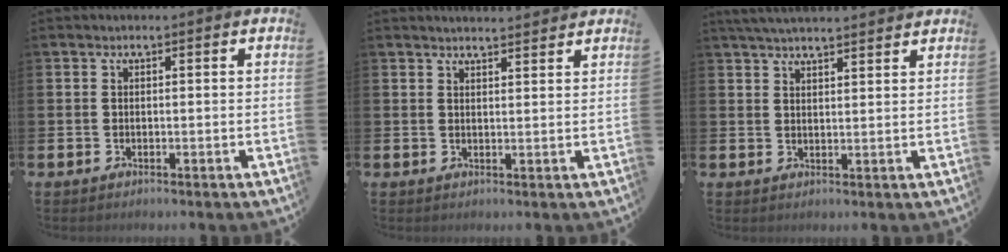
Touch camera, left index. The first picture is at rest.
{"total": 2.5, "force": [2.5, 0.0, 0.0], "torque": [0.008, -0.017, 0.042]}
{"total": 3.8, "force": [3.7, 0.0, 0.8], "torque": [-0.033, -0.008, 0.070]}